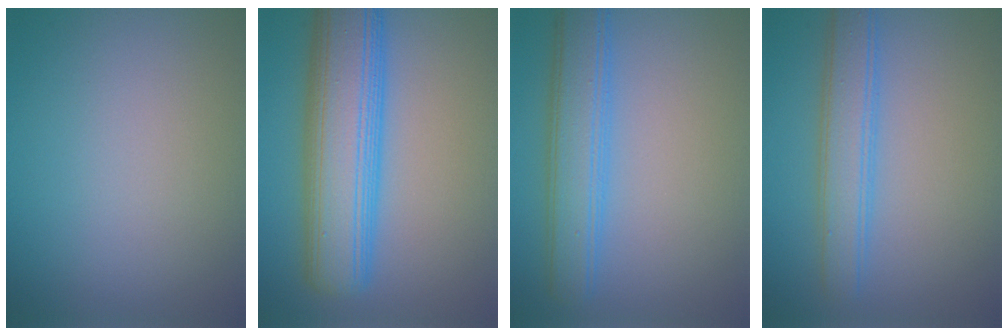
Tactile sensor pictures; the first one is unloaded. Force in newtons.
{"total": 10.1, "press": 10.0, "slide": 0.4}
{"total": 5.2, "press": 5.2, "slide": 0.1}
{"total": 3.9, "press": 3.9, "slide": 0.1}